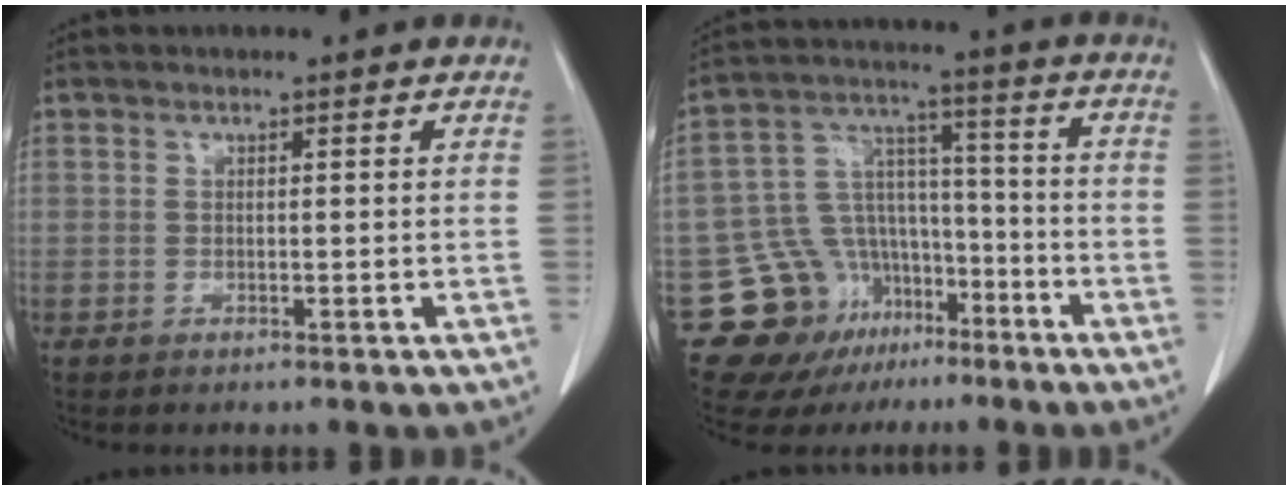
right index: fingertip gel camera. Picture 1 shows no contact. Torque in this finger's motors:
{"motor_torque": [-0.50, -0.26, -0.65, -0.15]}